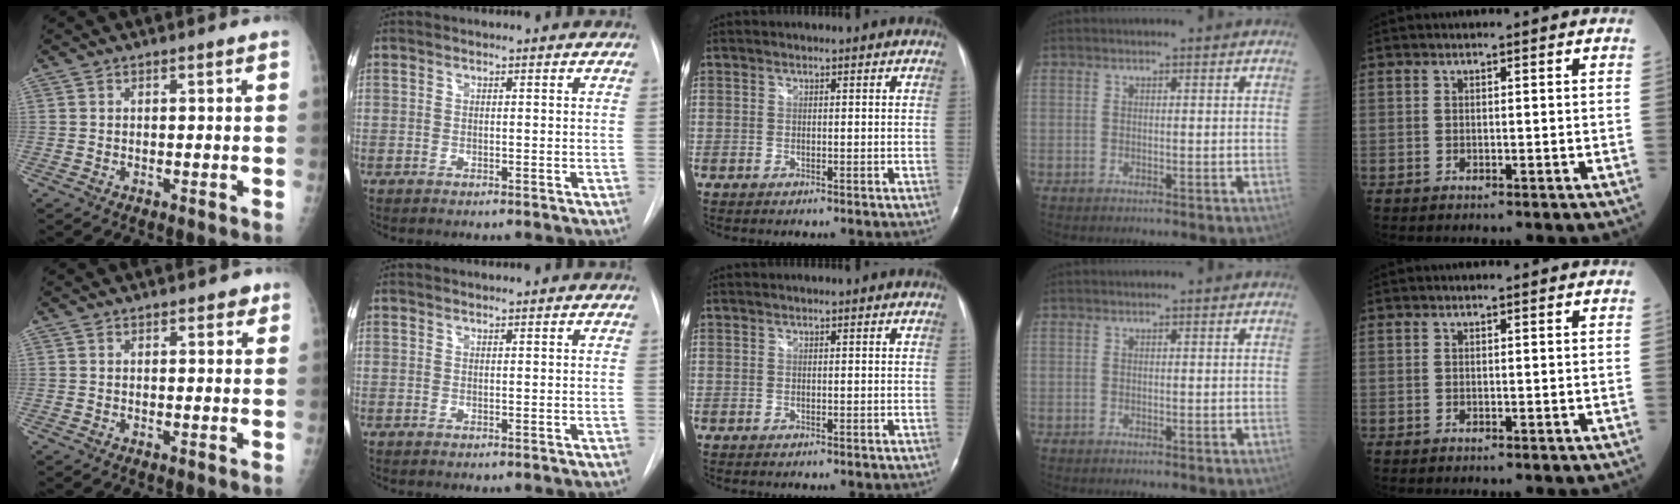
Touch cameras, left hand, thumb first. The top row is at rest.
{"thumb": {"total": 2.0, "force": [1.3, 1.1, 1.0], "torque": [0.004, -0.003, 0.011]}, "index": {"total": 1.0, "force": [1.0, 0.0, 0.2], "torque": [-0.003, 0.014, 0.019]}}